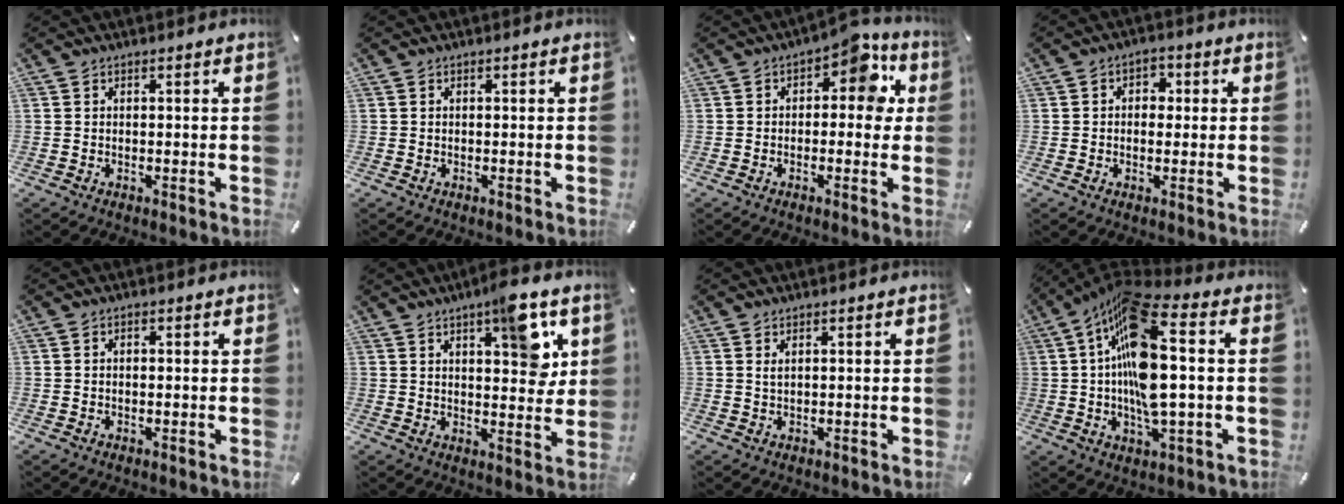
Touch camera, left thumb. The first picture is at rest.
{"total": 0.0}
{"total": 8.3, "force": [3.0, 4.8, 6.0], "torque": [-0.070, -0.020, 0.043]}
{"total": 3.7, "force": [-0.3, 3.0, 2.1], "torque": [-0.020, 0.002, -0.014]}
{"total": 0.8, "force": [-0.1, 0.5, 0.6], "torque": [-0.013, 0.001, -0.003]}
{"total": 11.4, "force": [5.7, 4.5, 8.8], "torque": [-0.097, -0.030, 0.088]}
{"total": 1.1, "force": [0.5, 0.4, 0.9], "torque": [-0.020, 0.000, 0.009]}
{"total": 19.5, "force": [2.6, 6.4, 18.2], "torque": [-0.377, -0.016, 0.032]}